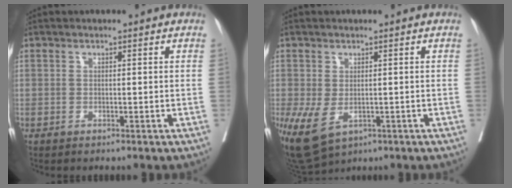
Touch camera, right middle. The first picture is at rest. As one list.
[{"total": 6.3, "force": [-2.2, 3.6, 4.6], "torque": [-0.094, -0.016, -0.027]}]